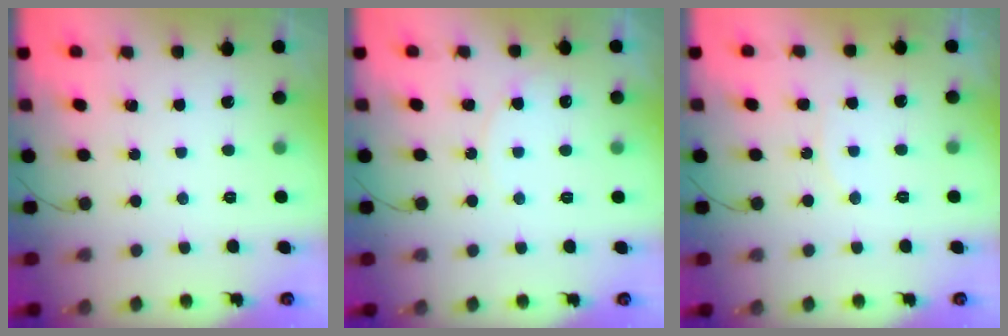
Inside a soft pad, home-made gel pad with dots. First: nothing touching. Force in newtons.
{"total": 3.9, "press": 3.9, "slide": 0.3}
{"total": 6.0, "press": 6.0, "slide": 0.5}